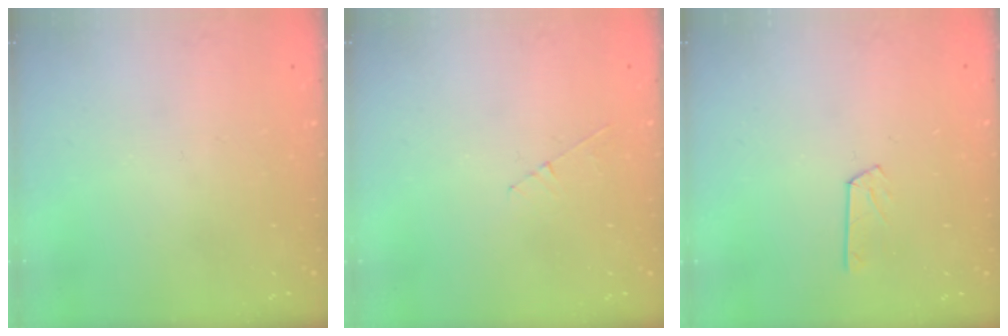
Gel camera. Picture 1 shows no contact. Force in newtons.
{"total": 3.3, "press": 3.3, "slide": 0.4}
{"total": 2.8, "press": 2.8, "slide": 0.4}